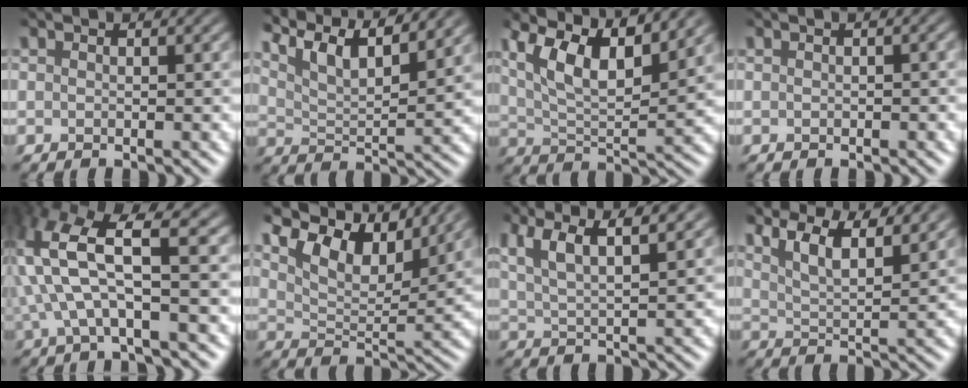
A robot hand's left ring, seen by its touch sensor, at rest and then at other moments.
{"total": 9.3, "force": [7.0, 2.4, 5.7], "torque": [-0.097, 0.016, 0.098]}
{"total": 9.3, "force": [5.1, 3.5, 7.0], "torque": [-0.113, 0.015, 0.081]}
{"total": 0.8, "force": [0.0, 0.2, 0.8], "torque": [-0.011, 0.003, 0.002]}
{"total": 7.5, "force": [0.7, 2.2, 7.1], "torque": [-0.166, 0.013, 0.011]}
{"total": 9.0, "force": [7.1, 3.0, 4.7], "torque": [-0.090, 0.007, 0.112]}
{"total": 7.7, "force": [4.8, 2.4, 5.6], "torque": [-0.098, 0.028, 0.068]}
{"total": 7.7, "force": [5.8, 2.5, 4.4], "torque": [-0.069, 0.018, 0.071]}